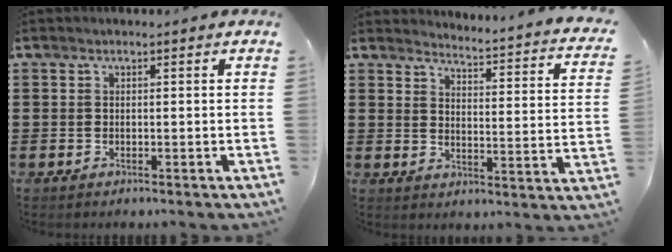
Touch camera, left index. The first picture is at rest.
{"total": 2.6, "force": [2.5, -0.6, 0.6], "torque": [-0.023, -0.039, 0.029]}